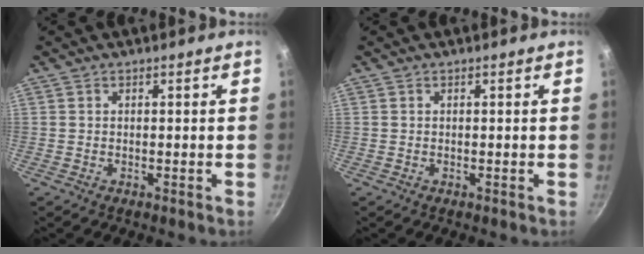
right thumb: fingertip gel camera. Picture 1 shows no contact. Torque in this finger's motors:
{"motor_torque": [-0.09, -0.09, 0.03, 0.03, 0.01]}